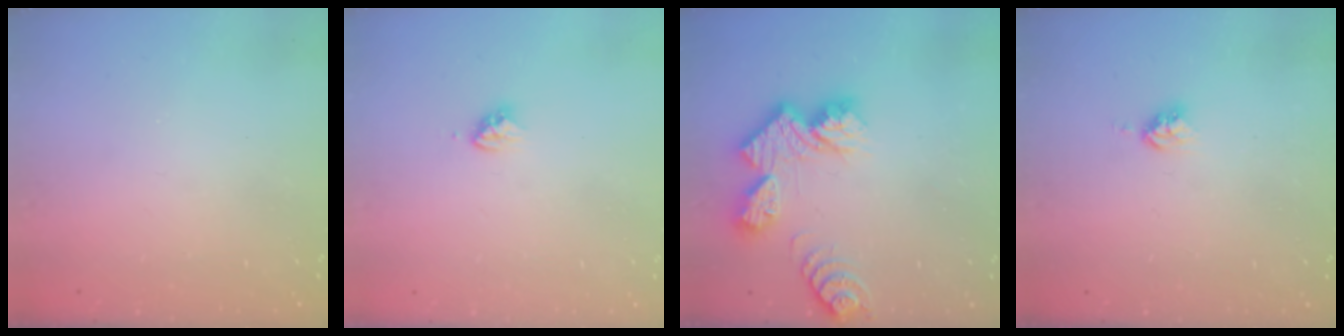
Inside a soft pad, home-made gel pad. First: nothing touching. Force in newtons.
{"total": 3.4, "press": 3.3, "slide": 0.2}
{"total": 11.9, "press": 11.8, "slide": 1.0}
{"total": 3.7, "press": 3.7, "slide": 0.5}